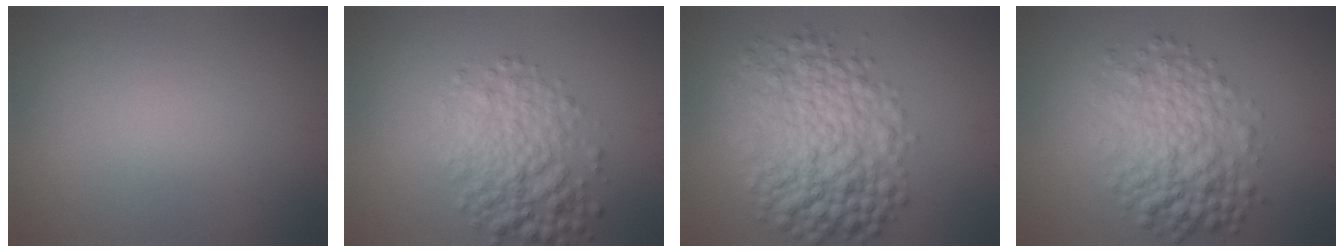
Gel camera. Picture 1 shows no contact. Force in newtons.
{"total": 5.0, "press": 5.0, "slide": 0.1}
{"total": 8.4, "press": 8.4, "slide": 0.0}
{"total": 6.0, "press": 6.0, "slide": 0.0}